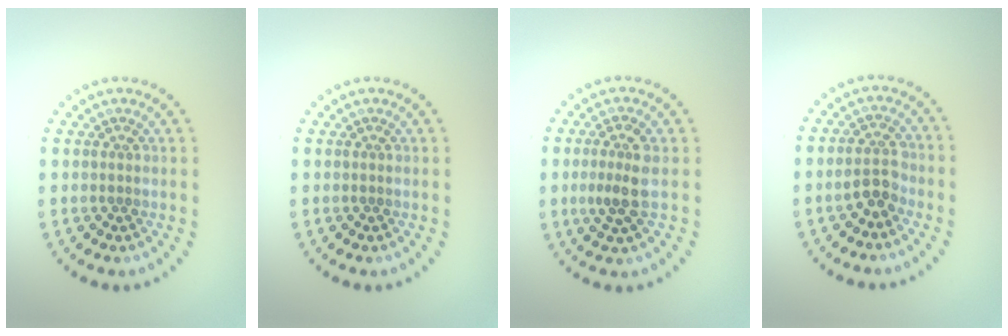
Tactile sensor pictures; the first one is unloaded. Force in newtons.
{"total": 0.0}
{"total": 2.7, "press": 2.5, "slide": 1.1}
{"total": 2.6, "press": 2.4, "slide": 1.0}